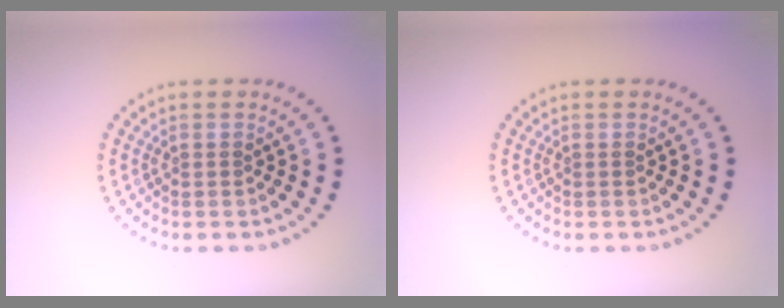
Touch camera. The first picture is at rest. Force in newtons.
{"total": 0.0}